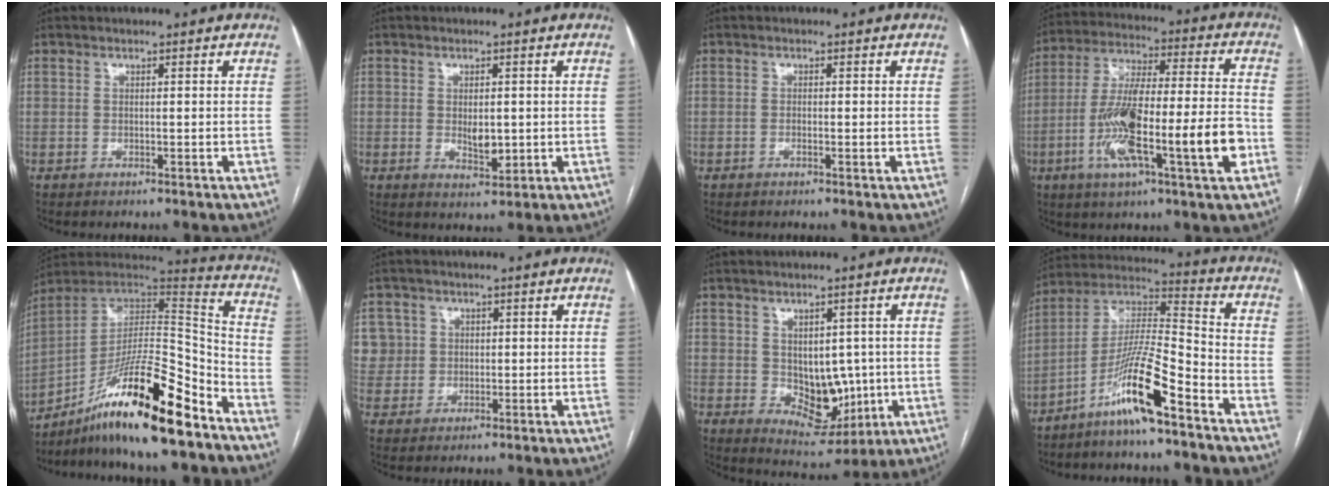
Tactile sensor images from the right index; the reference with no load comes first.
{"total": 3.6, "force": [0.0, 1.7, 3.2], "torque": [-0.052, -0.006, 0.006]}
{"total": 1.2, "force": [-0.3, 0.1, 1.1], "torque": [-0.020, 0.000, -0.005]}
{"total": 19.5, "force": [-6.0, 1.8, 18.5], "torque": [-0.320, -0.001, -0.100]}
{"total": 22.4, "force": [-15.2, 1.4, 16.4], "torque": [-0.272, 0.003, -0.260]}
{"total": 6.6, "force": [2.0, 6.3, 0.2], "torque": [0.000, 0.021, 0.049]}
{"total": 8.5, "force": [-0.2, 5.5, 6.4], "torque": [-0.087, 0.001, 0.020]}
{"total": 12.7, "force": [-8.0, 0.4, 9.9], "torque": [-0.196, 0.001, -0.155]}